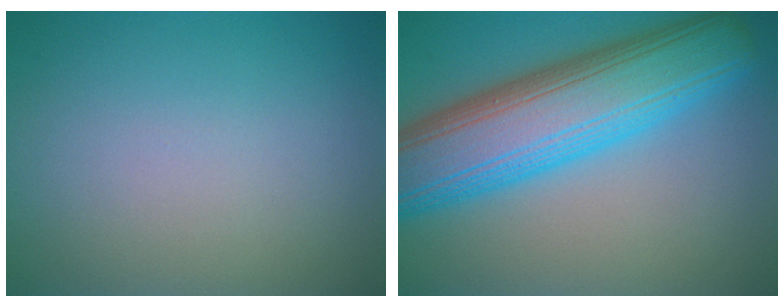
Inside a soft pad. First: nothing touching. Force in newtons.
{"total": 12.0, "press": 12.0, "slide": 0.2}